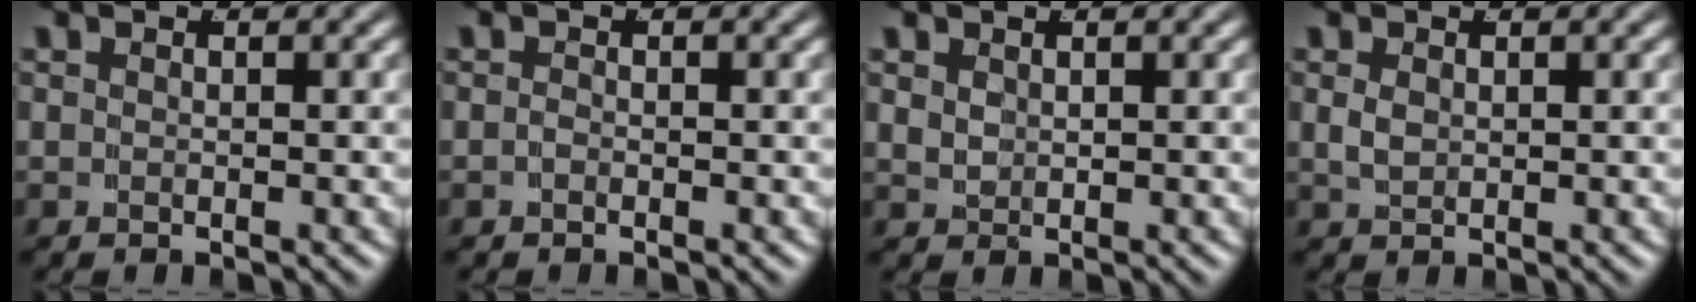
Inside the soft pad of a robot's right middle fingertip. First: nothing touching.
{"total": 0.6, "force": [-0.5, -0.3, 0.1], "torque": [-0.008, -0.008, -0.005]}
{"total": 1.2, "force": [0.7, 0.7, 0.6], "torque": [-0.018, -0.012, 0.028]}
{"total": 0.9, "force": [0.3, 0.5, 0.7], "torque": [-0.018, -0.011, 0.017]}